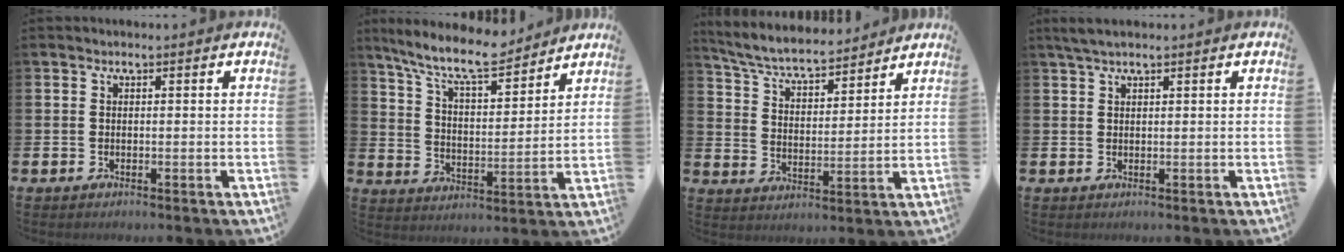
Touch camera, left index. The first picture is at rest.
{"total": 10.1, "force": [9.0, 2.0, 4.2], "torque": [-0.106, -0.049, 0.160]}
{"total": 6.7, "force": [6.2, 1.3, 2.0], "torque": [-0.067, -0.040, 0.106]}
{"total": 2.1, "force": [1.7, 0.4, 1.3], "torque": [-0.029, 0.005, 0.031]}